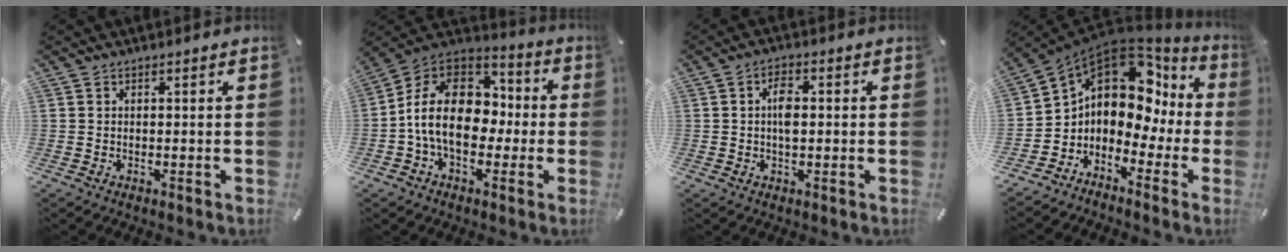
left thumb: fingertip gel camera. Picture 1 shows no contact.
{"total": 17.2, "force": [-2.1, 12.5, 11.7], "torque": [-0.237, 0.018, -0.039]}
{"total": 4.3, "force": [0.2, 2.2, 3.7], "torque": [-0.072, 0.001, -0.003]}
{"total": 10.8, "force": [2.8, 8.5, 6.1], "torque": [-0.098, -0.034, 0.042]}